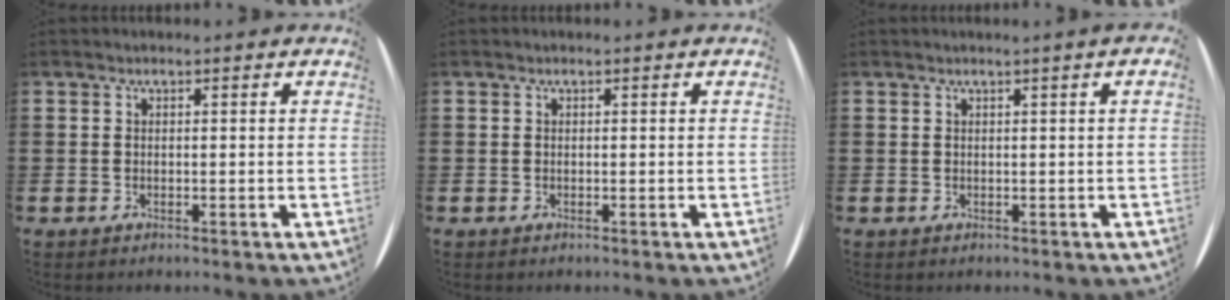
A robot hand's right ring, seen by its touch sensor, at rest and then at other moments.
{"total": 0.0}
{"total": 0.7, "force": [0.2, -0.3, 0.6], "torque": [-0.008, -0.004, 0.004]}